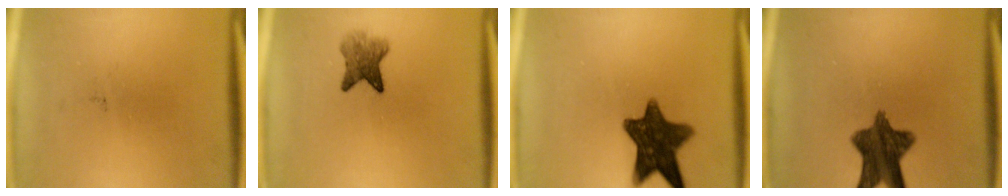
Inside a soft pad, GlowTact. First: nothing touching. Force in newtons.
{"total": 4.4}
{"total": 12.0}
{"total": 10.3}